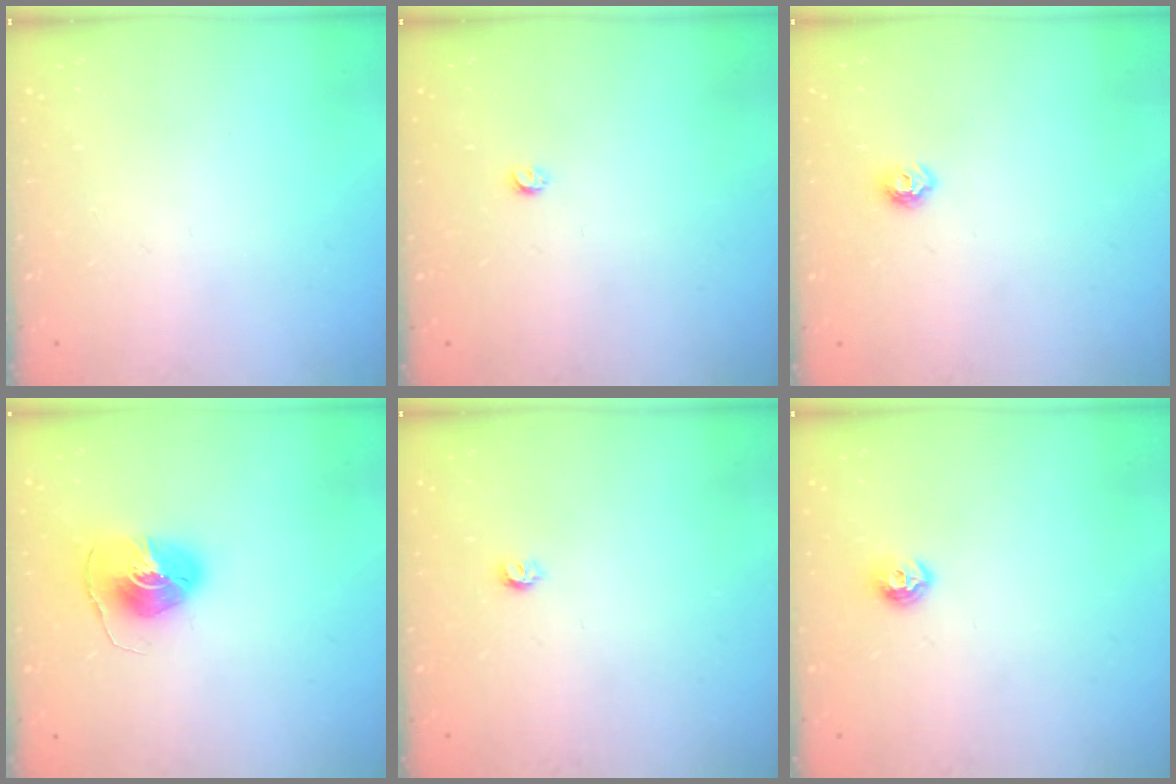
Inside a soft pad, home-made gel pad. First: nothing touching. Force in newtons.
{"total": 2.9, "press": 2.8, "slide": 0.5}
{"total": 6.1, "press": 6.1, "slide": 0.8}
{"total": 8.1, "press": 8.1, "slide": 0.1}
{"total": 3.5, "press": 3.5, "slide": 0.3}
{"total": 7.5, "press": 7.4, "slide": 0.7}